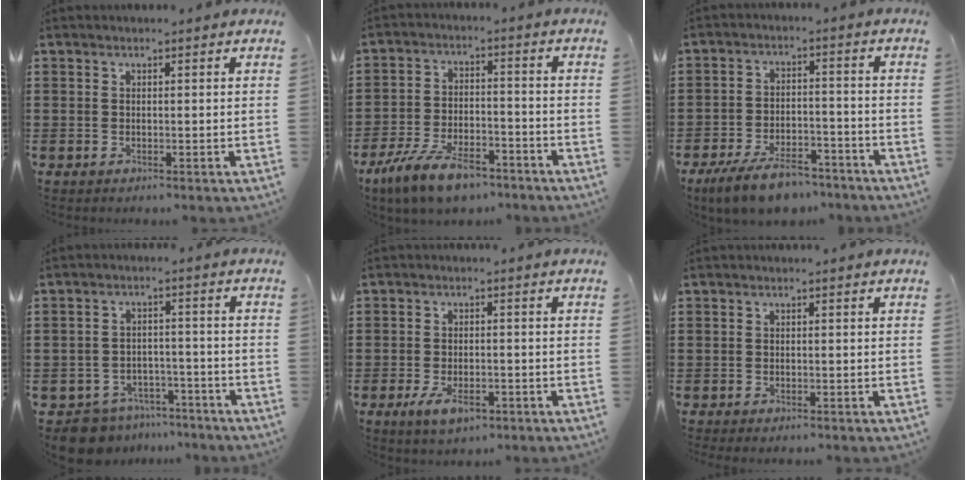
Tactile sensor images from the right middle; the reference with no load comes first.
{"total": 9.4, "force": [-7.3, 2.9, 5.2], "torque": [-0.104, 0.016, -0.139]}
{"total": 8.4, "force": [-7.1, 2.3, 3.8], "torque": [-0.076, 0.012, -0.136]}
{"total": 6.4, "force": [-6.1, 1.6, 0.8], "torque": [-0.031, 0.013, -0.127]}
{"total": 3.8, "force": [-2.2, 1.8, 2.5], "torque": [-0.055, 0.000, -0.043]}
{"total": 0.5, "force": [-0.5, 0.1, 0.0], "torque": [-0.001, 0.000, -0.011]}